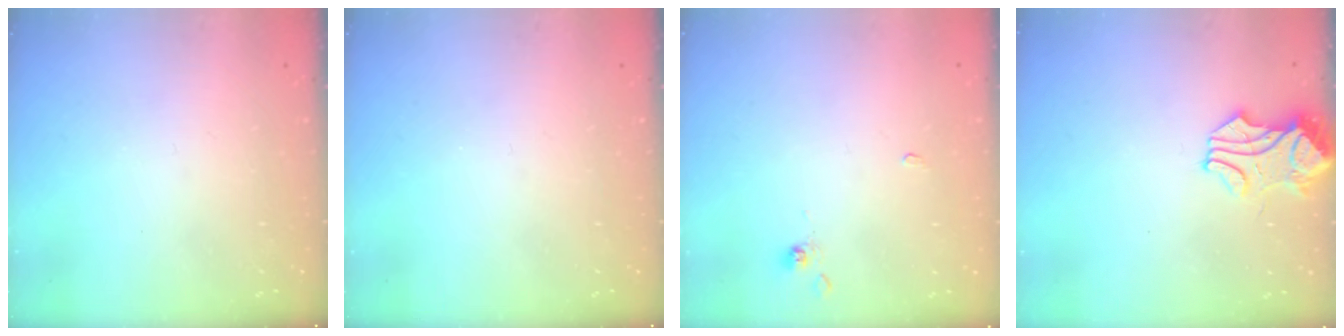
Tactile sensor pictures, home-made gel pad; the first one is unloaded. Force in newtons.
{"total": 0.0}
{"total": 0.0}
{"total": 1.7, "press": 1.5, "slide": 0.8}